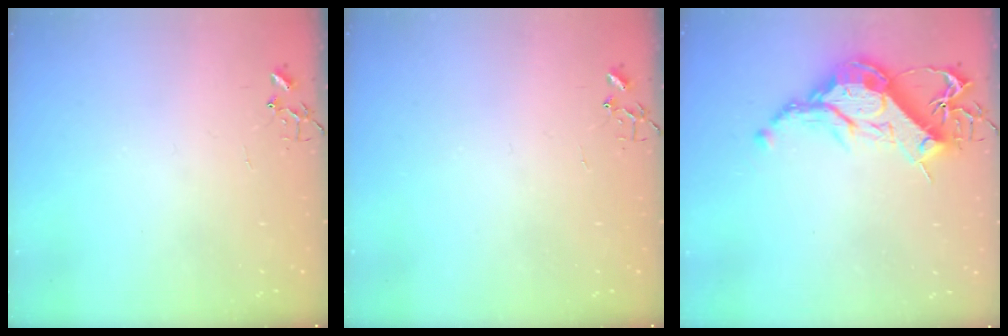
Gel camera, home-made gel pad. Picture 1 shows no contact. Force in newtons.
{"total": 0.0}
{"total": 15.4, "press": 15.3, "slide": 1.3}